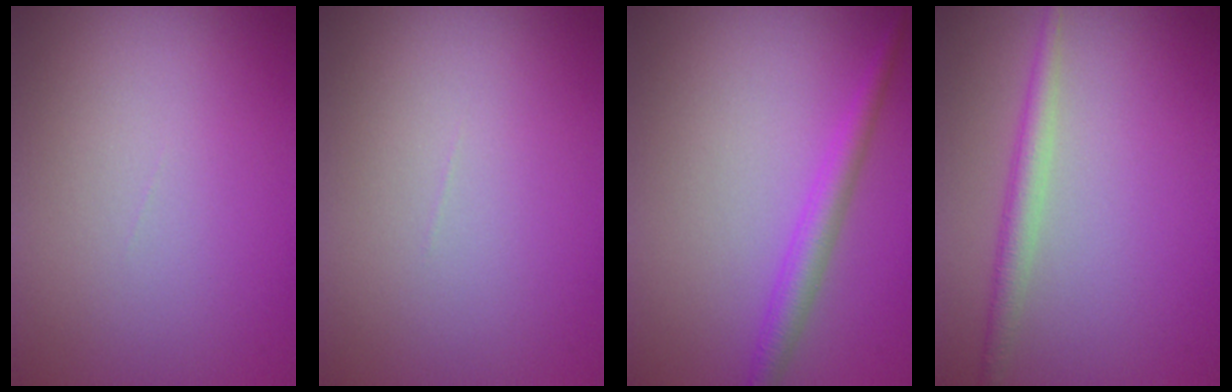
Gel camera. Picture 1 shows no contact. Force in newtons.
{"total": 0.0}
{"total": 2.5, "press": 2.5, "slide": 0.1}
{"total": 2.1, "press": 2.1, "slide": 0.0}